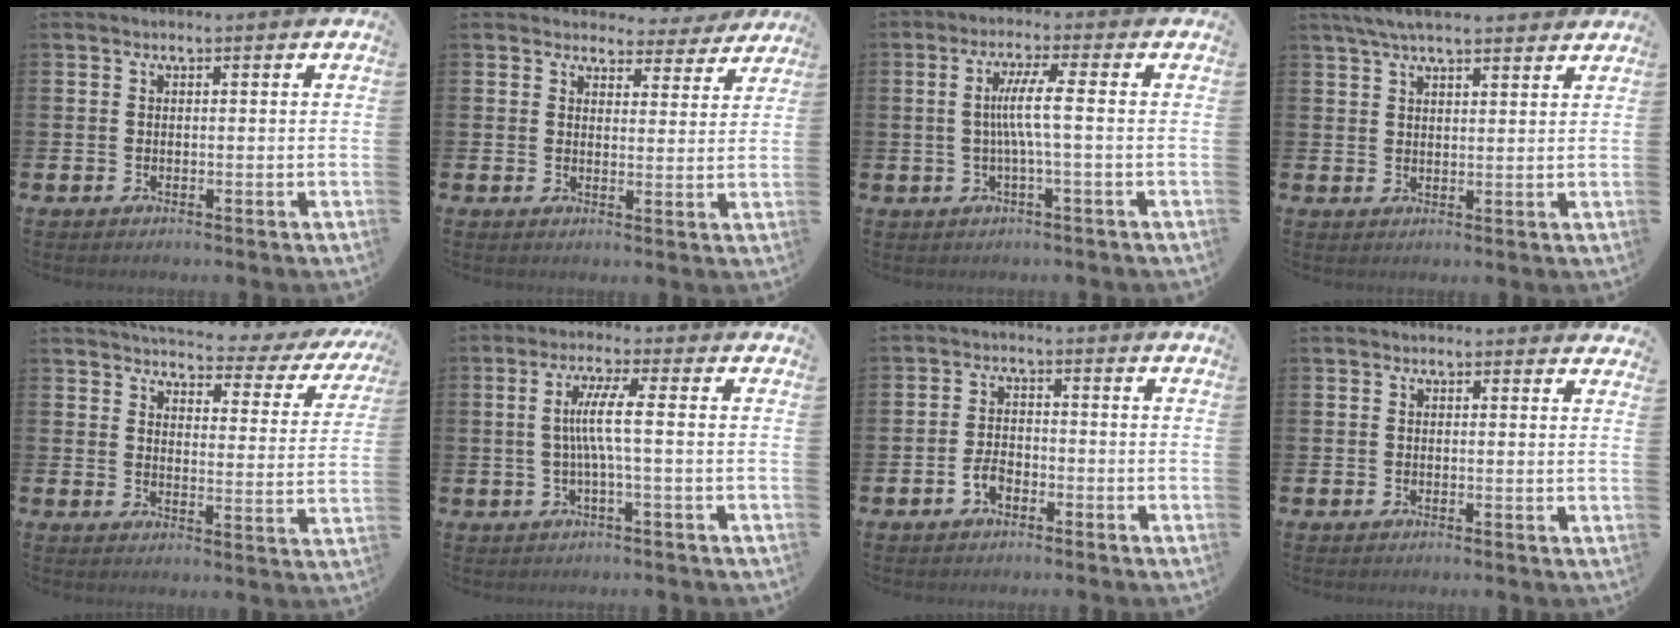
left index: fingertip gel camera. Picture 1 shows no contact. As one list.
[{"total": 4.0, "force": [3.6, 1.5, 0.3], "torque": [0.001, -0.028, 0.059]}, {"total": 5.3, "force": [0.1, 0.1, 5.3], "torque": [-0.103, 0.001, -0.003]}, {"total": 5.1, "force": [4.5, 0.9, 2.0], "torque": [-0.048, -0.007, 0.084]}, {"total": 4.4, "force": [4.1, 1.2, 1.1], "torque": [-0.035, -0.035, 0.063]}, {"total": 5.5, "force": [0.1, 0.2, 5.5], "torque": [-0.106, 0.002, -0.003]}, {"total": 2.7, "force": [-1.6, 1.6, 1.6], "torque": [-0.039, 0.009, -0.030]}, {"total": 0.6, "force": [0.6, 0.1, 0.0], "torque": [0.007, -0.003, 0.010]}]